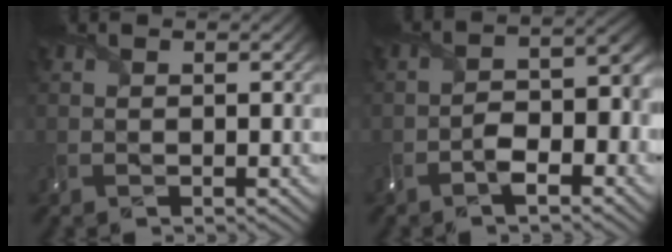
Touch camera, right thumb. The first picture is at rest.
{"total": 6.1, "force": [-2.8, 2.8, 4.7], "torque": [-0.076, 0.000, -0.055]}